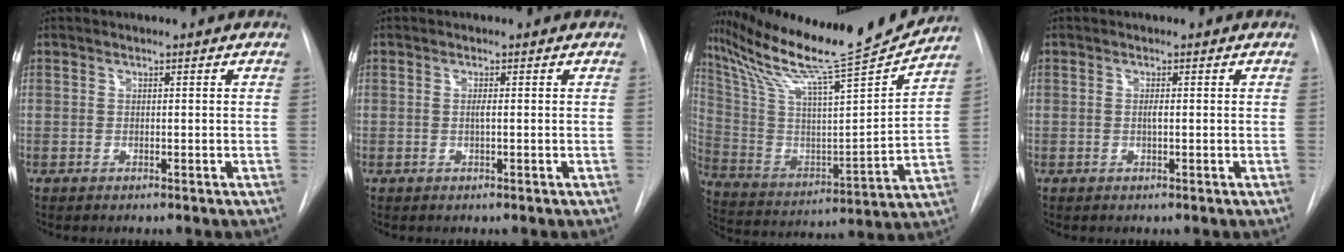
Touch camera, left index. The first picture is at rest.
{"total": 0.8, "force": [0.0, 0.0, 0.8], "torque": [-0.017, 0.000, -0.004]}
{"total": 22.6, "force": [20.3, -0.6, 9.9], "torque": [-0.190, -0.046, 0.329]}
{"total": 0.7, "force": [0.0, 0.1, 0.7], "torque": [-0.015, 0.000, -0.003]}